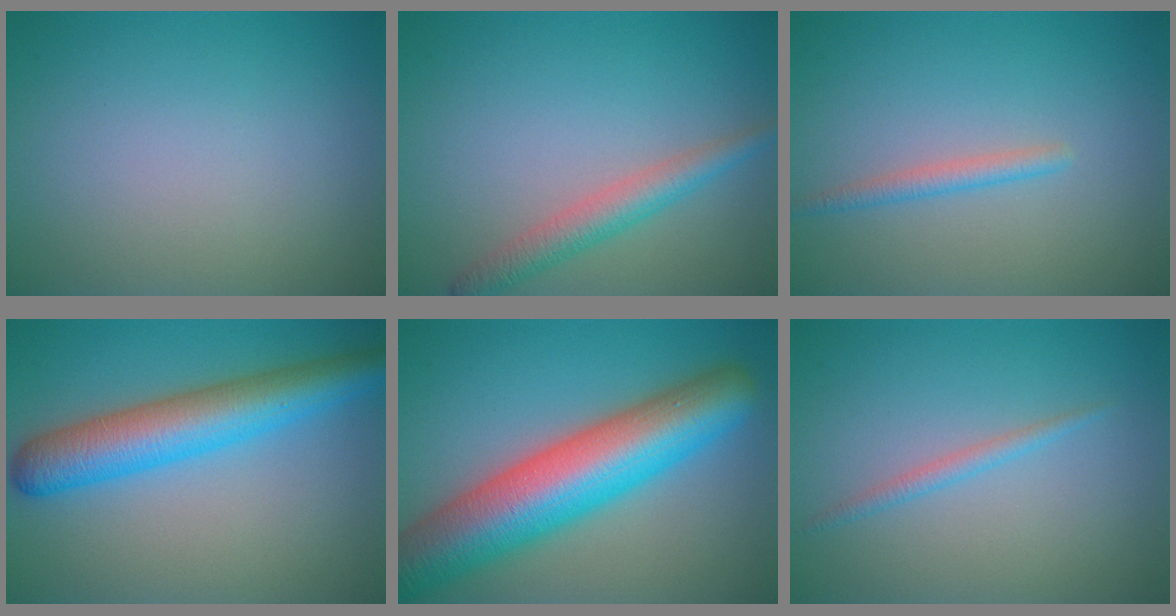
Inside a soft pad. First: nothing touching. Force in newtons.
{"total": 2.9, "press": 2.9, "slide": 0.1}
{"total": 1.5, "press": 1.5, "slide": 0.1}
{"total": 7.2, "press": 7.2, "slide": 0.2}
{"total": 12.1, "press": 12.1, "slide": 0.4}
{"total": 0.9, "press": 0.9, "slide": 0.1}